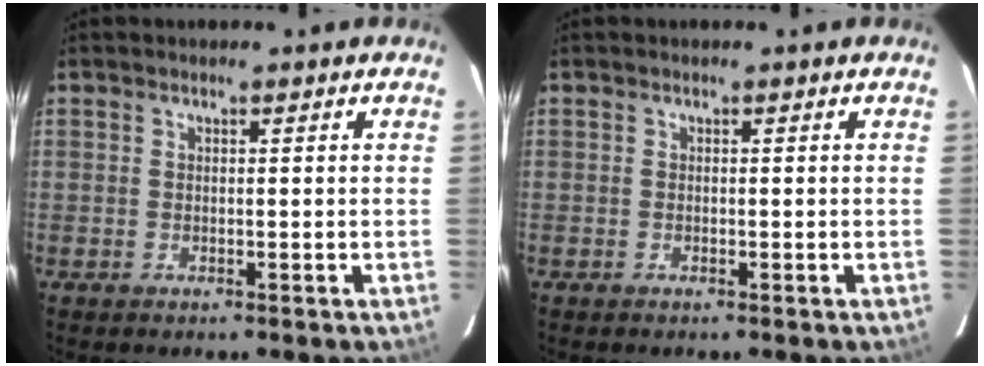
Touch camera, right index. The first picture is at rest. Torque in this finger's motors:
{"motor_torque": [0.03, 0.03, -0.01, 0.00]}